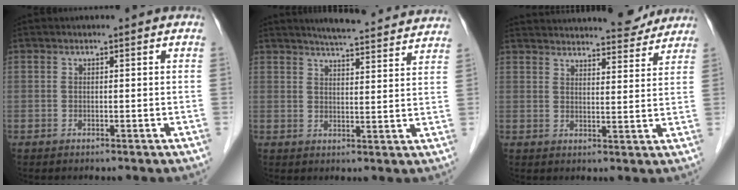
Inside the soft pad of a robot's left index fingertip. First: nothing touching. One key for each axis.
{"total": 15.9, "fx": 14.9, "fy": 1.4, "fz": 5.4, "tx": -0.071, "ty": 0.001, "tz": 0.181}
{"total": 17.6, "fx": 16.8, "fy": 3.1, "fz": 4.4, "tx": -0.060, "ty": 0.013, "tz": 0.220}